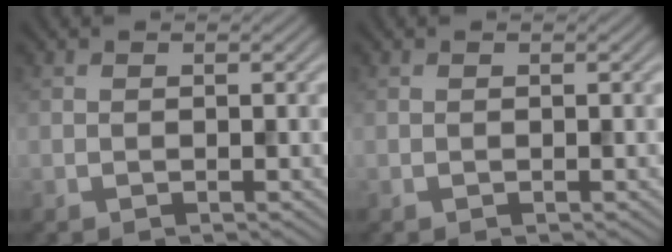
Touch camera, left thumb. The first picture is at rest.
{"total": 0.0}